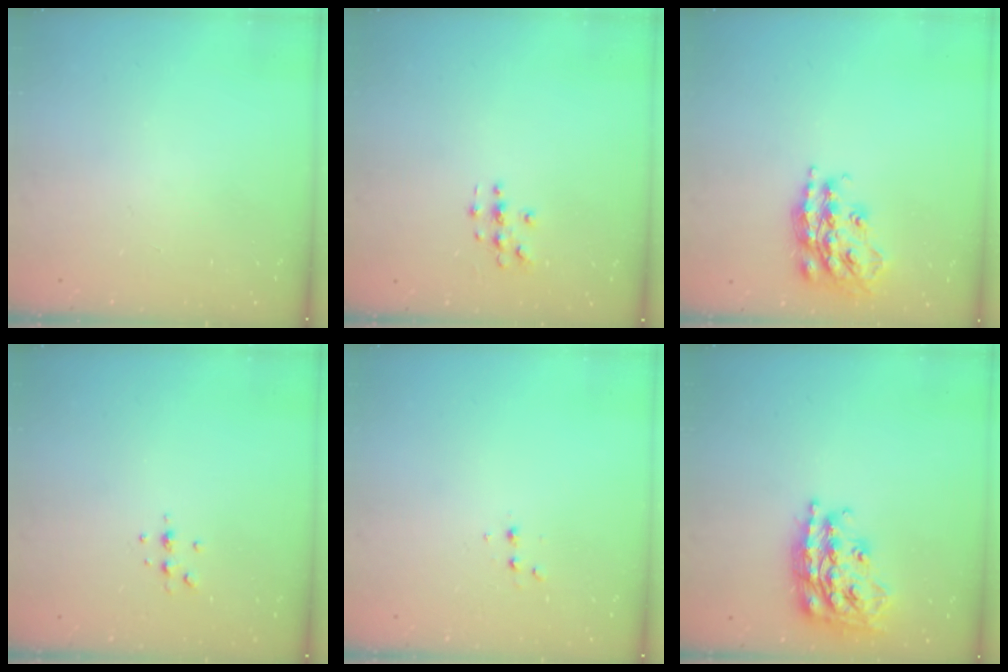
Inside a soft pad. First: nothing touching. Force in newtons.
{"total": 3.4, "press": 3.4, "slide": 0.2}
{"total": 17.5, "press": 17.5, "slide": 1.0}
{"total": 4.4, "press": 4.3, "slide": 0.6}
{"total": 2.6, "press": 2.5, "slide": 0.8}
{"total": 22.0, "press": 21.9, "slide": 1.4}